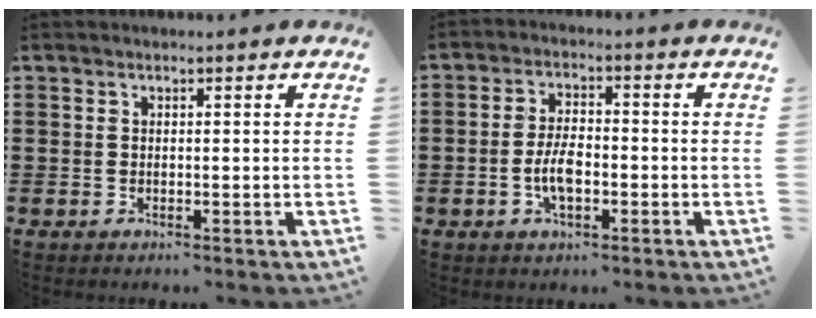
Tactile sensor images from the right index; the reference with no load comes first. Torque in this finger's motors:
{"motor_torque": [1.07, 1.07, 0.19, 0.05]}